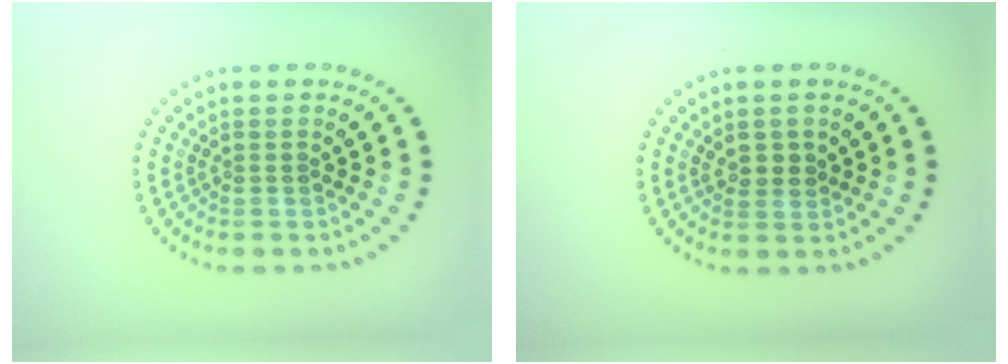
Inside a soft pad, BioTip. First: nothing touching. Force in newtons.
{"total": 1.2, "press": 1.1, "slide": 0.3}